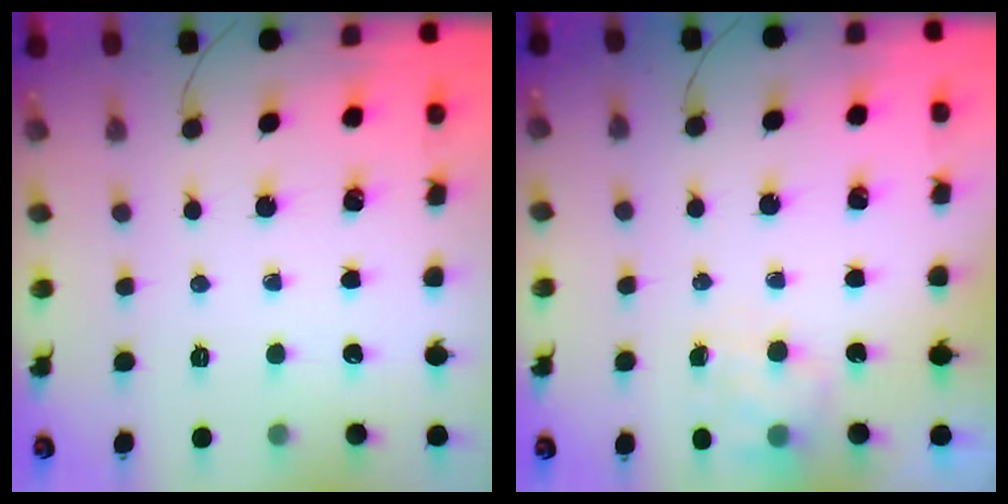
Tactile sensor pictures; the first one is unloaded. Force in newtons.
{"total": 6.2, "press": 6.0, "slide": 1.5}